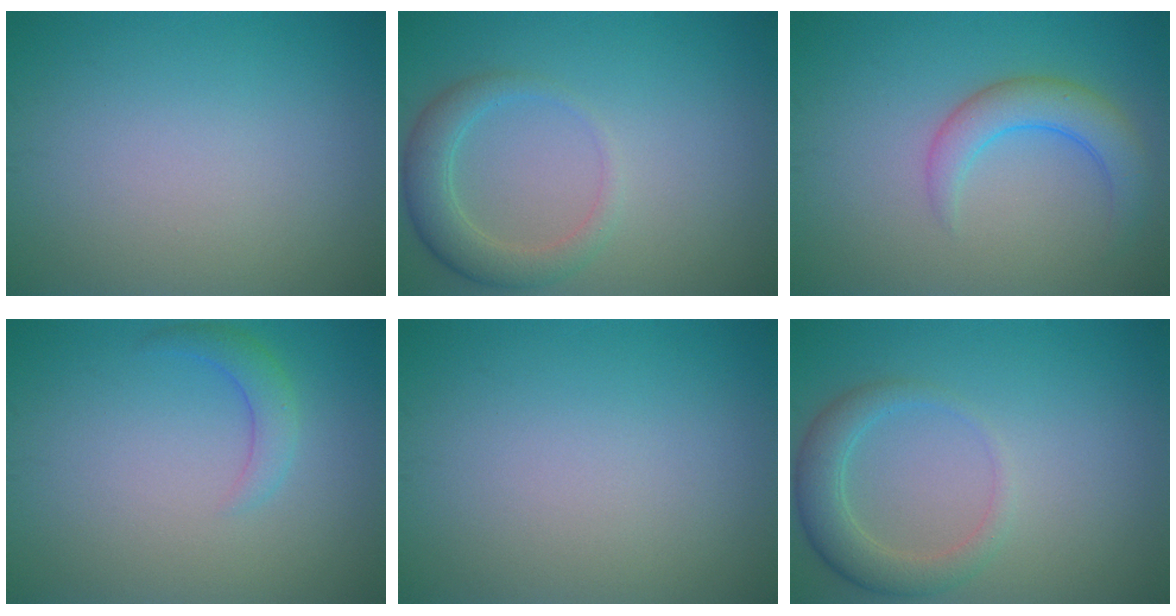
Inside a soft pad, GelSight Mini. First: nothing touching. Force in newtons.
{"total": 2.4, "press": 2.4, "slide": 0.4}
{"total": 3.7, "press": 3.7, "slide": 0.3}
{"total": 2.1, "press": 2.1, "slide": 0.2}
{"total": 0.0}
{"total": 2.4, "press": 2.4, "slide": 0.4}